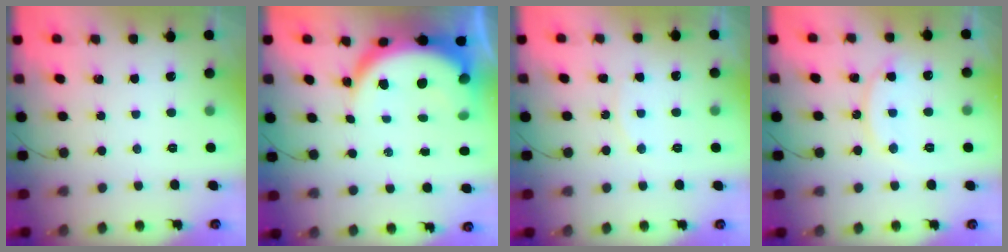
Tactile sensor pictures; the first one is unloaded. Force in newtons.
{"total": 10.4, "press": 10.3, "slide": 1.2}
{"total": 6.3, "press": 6.3, "slide": 0.2}
{"total": 11.6, "press": 11.5, "slide": 0.8}